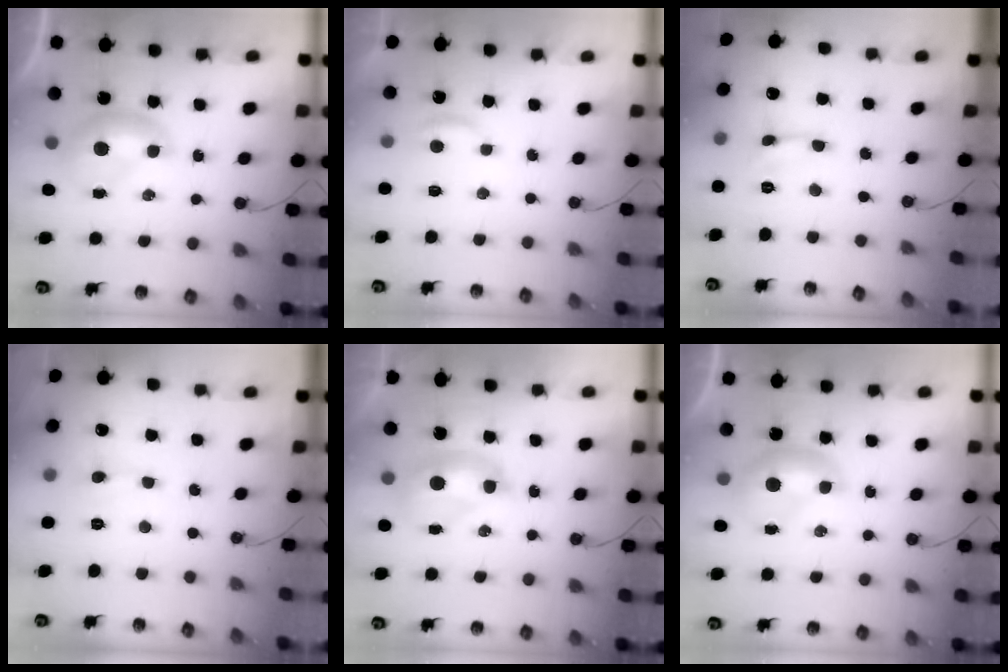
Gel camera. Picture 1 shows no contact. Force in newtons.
{"total": 2.0, "press": 1.9, "slide": 0.4}
{"total": 0.0}
{"total": 1.8, "press": 1.6, "slide": 0.7}
{"total": 2.5, "press": 2.5, "slide": 0.1}
{"total": 0.0}